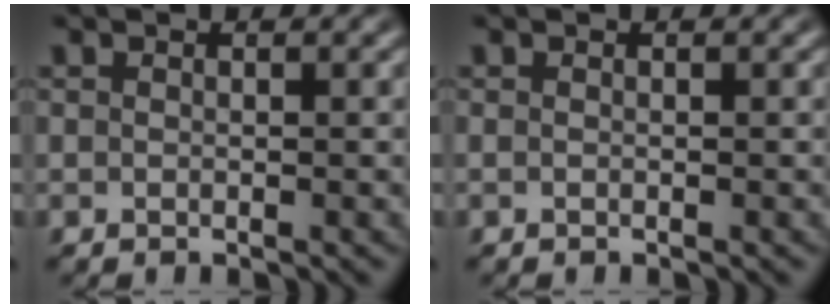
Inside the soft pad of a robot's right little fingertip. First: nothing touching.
{"total": 0.0}